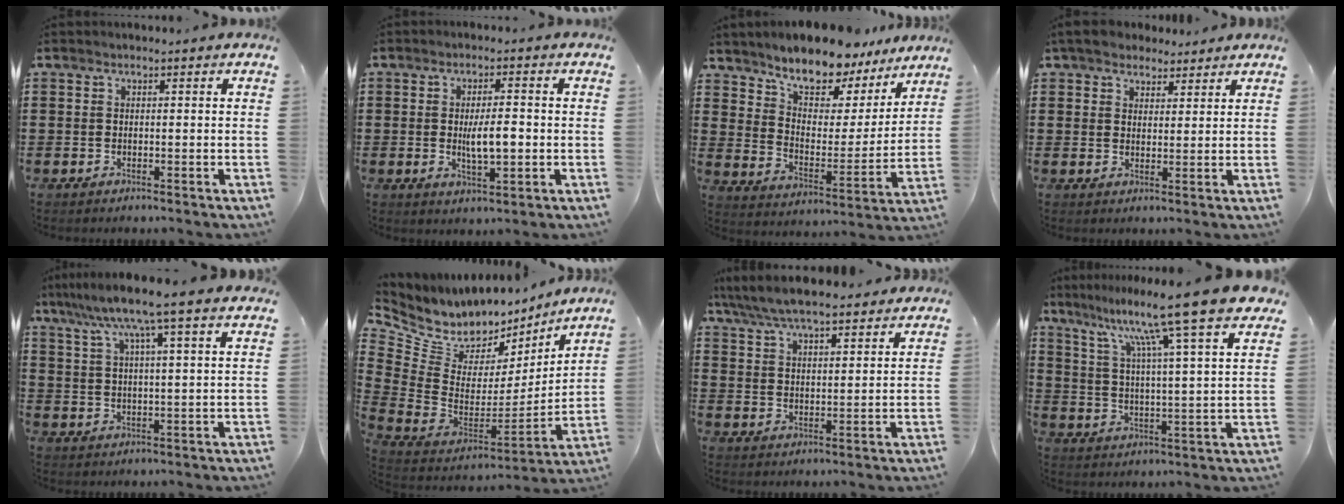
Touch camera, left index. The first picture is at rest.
{"total": 5.1, "force": [-0.3, 1.9, 4.8], "torque": [-0.071, -0.003, -0.010]}
{"total": 9.4, "force": [8.7, 2.9, 2.2], "torque": [-0.074, -0.065, 0.156]}
{"total": 4.4, "force": [3.8, 2.1, 0.8], "torque": [-0.032, 0.004, 0.073]}
{"total": 8.4, "force": [6.4, -0.4, 5.4], "torque": [-0.126, -0.023, 0.106]}
{"total": 7.5, "force": [5.4, 4.8, 2.0], "torque": [-0.087, -0.049, 0.096]}
{"total": 6.6, "force": [6.1, 1.1, 2.3], "torque": [-0.070, -0.022, 0.108]}
{"total": 12.7, "force": [10.6, -1.5, 6.9], "torque": [-0.155, -0.072, 0.164]}